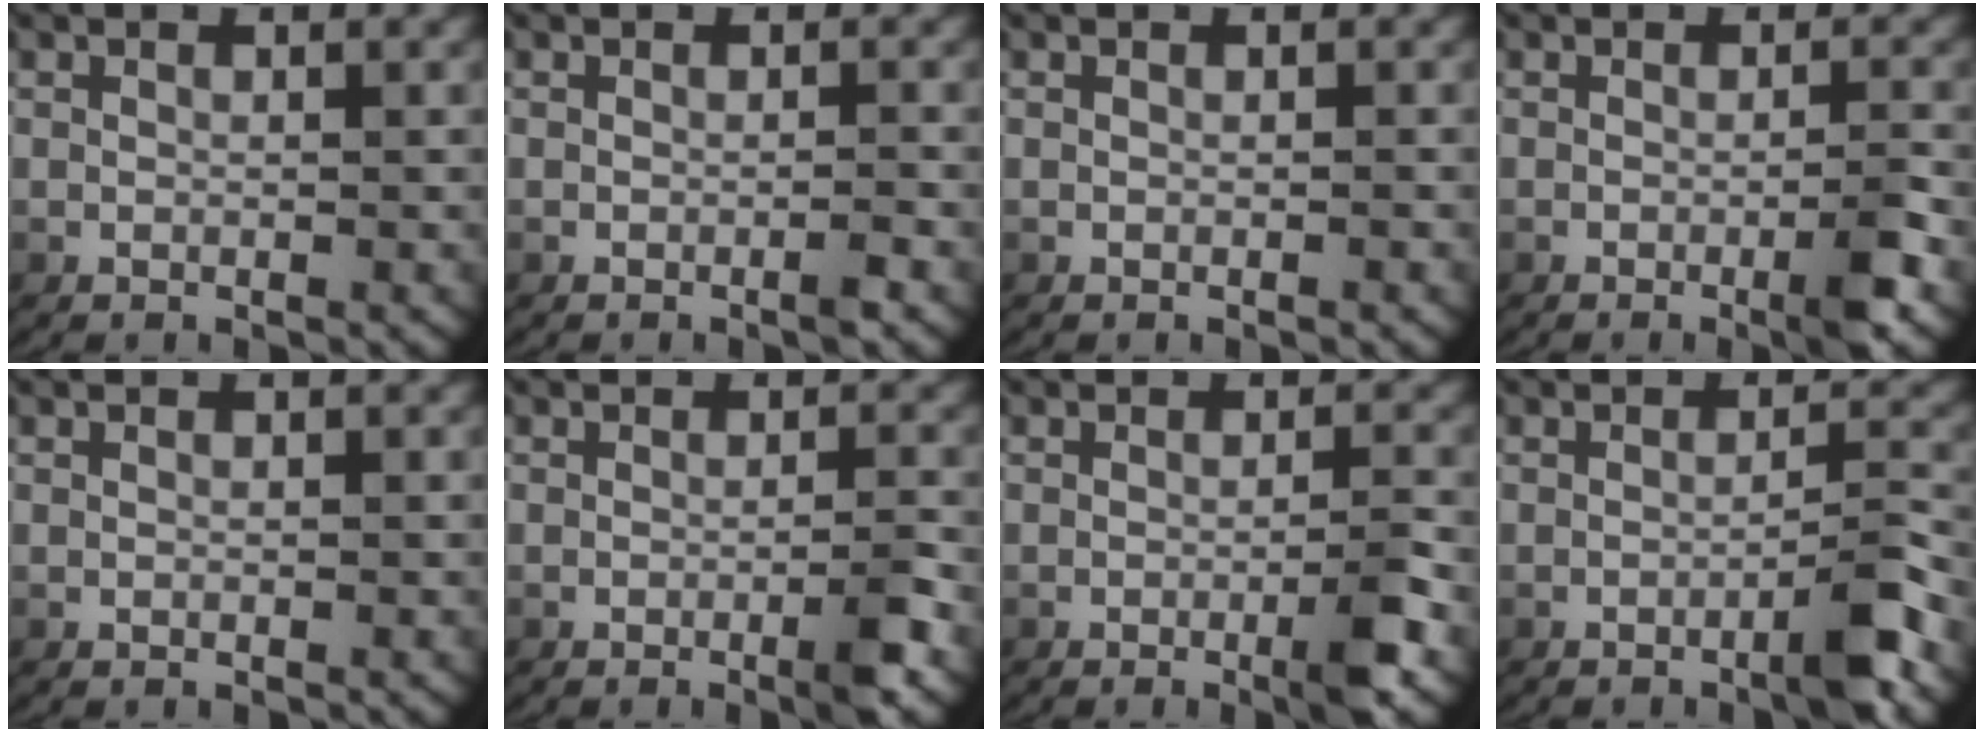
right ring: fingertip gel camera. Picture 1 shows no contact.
{"total": 0.8, "force": [-0.5, 0.0, 0.6], "torque": [-0.006, 0.006, -0.012]}
{"total": 0.0}
{"total": 2.6, "force": [-0.9, 0.3, 2.4], "torque": [-0.031, 0.004, -0.019]}
{"total": 0.0}
{"total": 2.3, "force": [-0.9, 0.2, 2.1], "torque": [-0.025, 0.005, -0.019]}
{"total": 3.0, "force": [-1.0, 0.3, 2.8], "torque": [-0.038, 0.004, -0.020]}
{"total": 3.2, "force": [-1.5, 0.5, 2.8], "torque": [-0.039, 0.005, -0.029]}